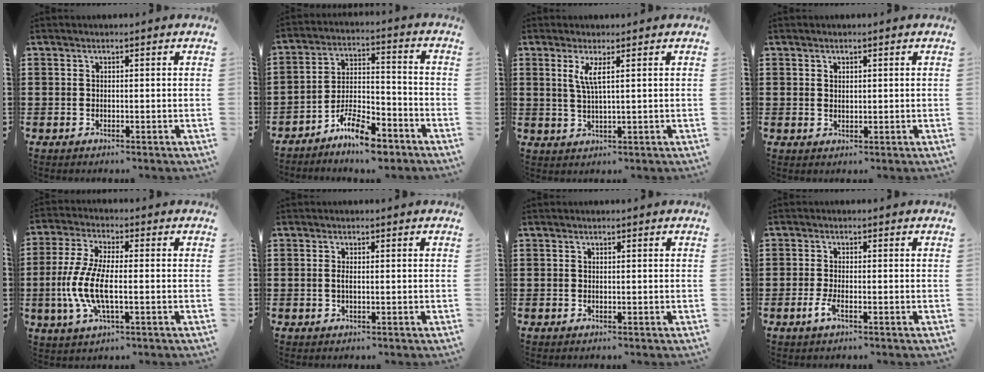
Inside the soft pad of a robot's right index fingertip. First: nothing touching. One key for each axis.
{"total": 8.2, "fx": -6.9, "fy": 2.1, "fz": 4.0, "tx": -0.074, "ty": 0.017, "tz": -0.130}
{"total": 3.3, "fx": 1.2, "fy": 0.2, "fz": 3.0, "tx": -0.065, "ty": -0.002, "tz": 0.019}
{"total": 0.9, "fx": 0.7, "fy": 0.5, "fz": 0.3, "tx": -0.007, "ty": 0.003, "tz": 0.013}
{"total": 8.6, "fx": -1.9, "fy": 3.1, "fz": 7.8, "tx": -0.180, "ty": -0.012, "tz": -0.041}
{"total": 1.0, "fx": -0.1, "fy": 0.2, "fz": 1.0, "tx": -0.027, "ty": -0.005, "tz": -0.004}
{"total": 0.0}
{"total": 2.3, "fx": -1.1, "fy": 0.6, "fz": 1.9, "tx": -0.055, "ty": -0.009, "tz": -0.027}